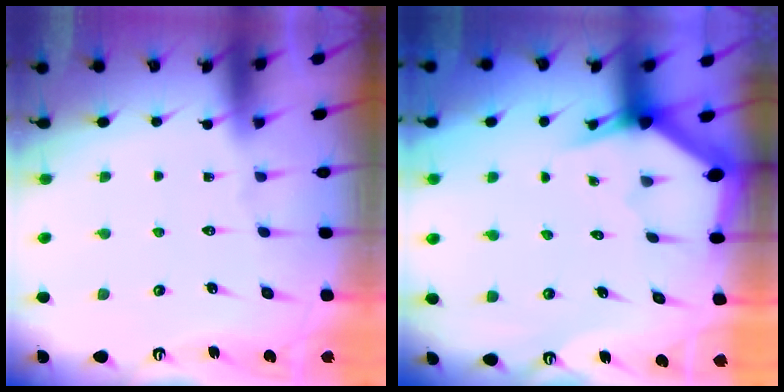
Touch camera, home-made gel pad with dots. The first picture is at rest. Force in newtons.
{"total": 3.1, "press": 3.1, "slide": 0.1}